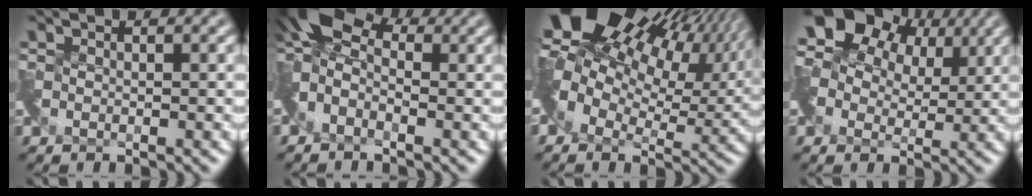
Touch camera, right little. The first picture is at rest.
{"total": 4.1, "force": [-0.2, 2.9, 2.8], "torque": [-0.054, 0.017, -0.020]}
{"total": 15.3, "force": [6.9, 9.0, 10.2], "torque": [-0.168, 0.037, 0.126]}
{"total": 7.8, "force": [2.9, 5.6, 4.5], "torque": [-0.077, 0.011, 0.050]}